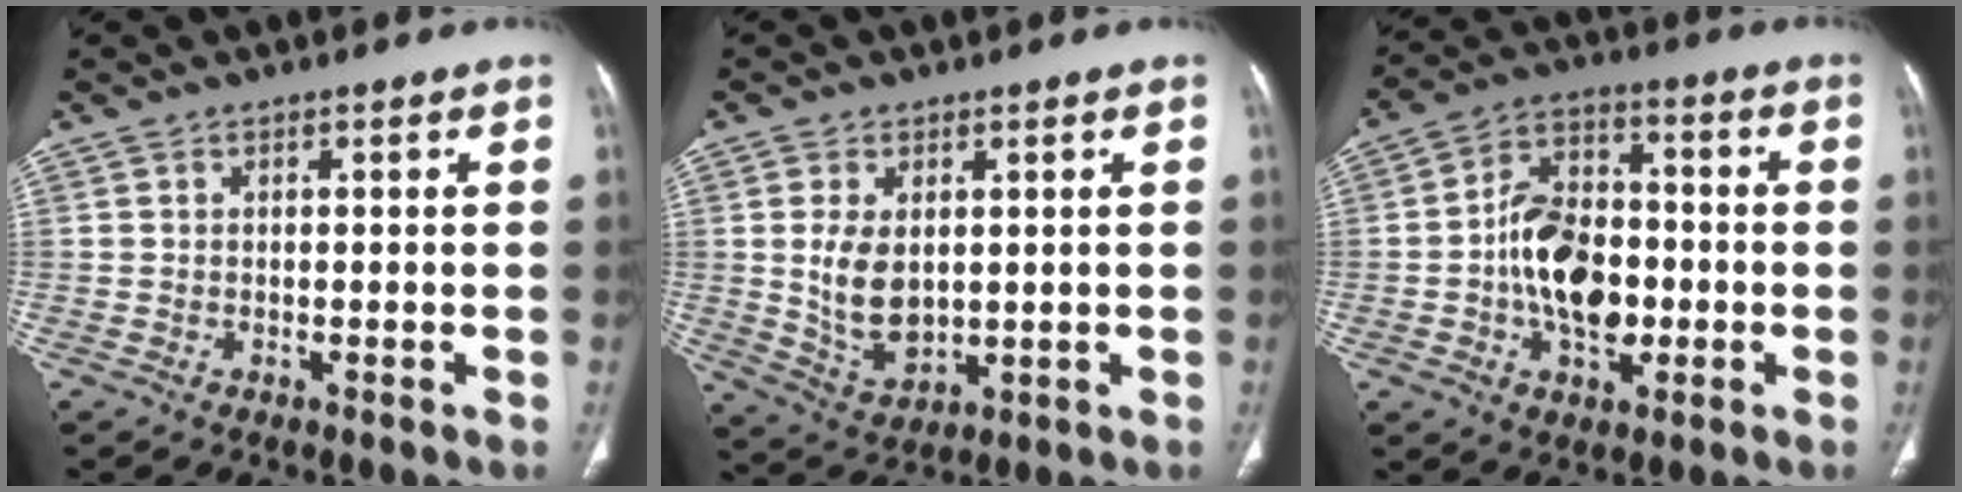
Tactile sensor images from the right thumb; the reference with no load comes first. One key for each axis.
{"total": 8.8, "fx": 1.1, "fy": 5.5, "fz": 6.8, "tx": -0.116, "ty": -0.016, "tz": 0.037}
{"total": 14.0, "fx": -2.2, "fy": 9.2, "fz": 10.3, "tx": -0.148, "ty": 0.029, "tz": -0.039}